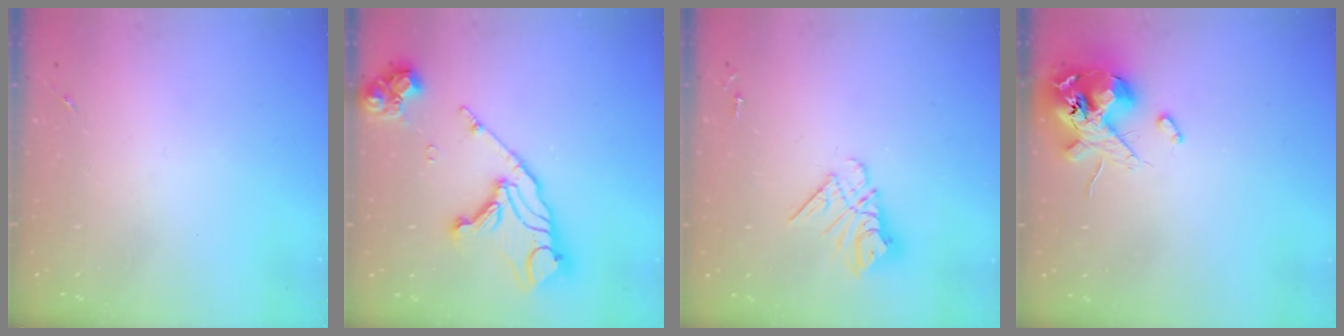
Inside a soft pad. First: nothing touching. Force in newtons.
{"total": 19.5, "press": 19.4, "slide": 2.1}
{"total": 10.7, "press": 10.7, "slide": 1.0}
{"total": 13.1, "press": 12.9, "slide": 2.2}